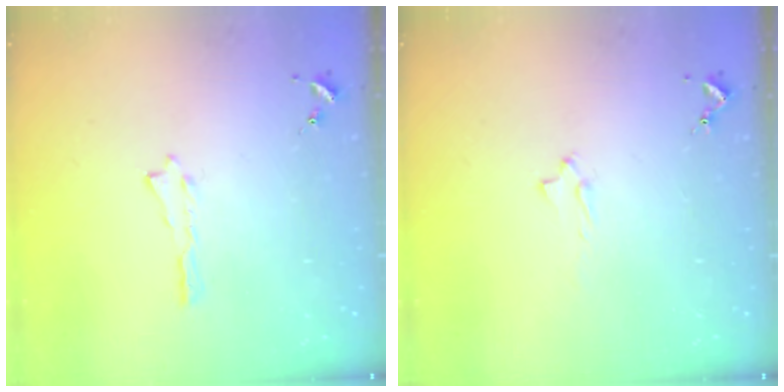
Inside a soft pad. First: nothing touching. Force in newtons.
{"total": 2.0, "press": 2.0, "slide": 0.4}